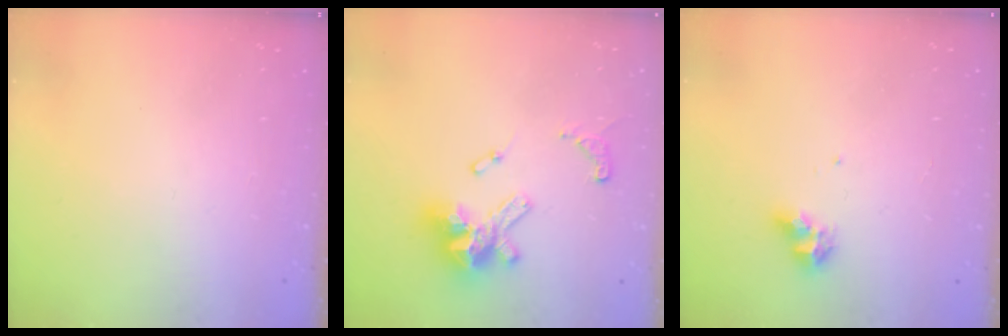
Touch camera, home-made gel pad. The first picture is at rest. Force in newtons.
{"total": 15.0, "press": 14.9, "slide": 1.9}
{"total": 6.1, "press": 6.1, "slide": 1.0}